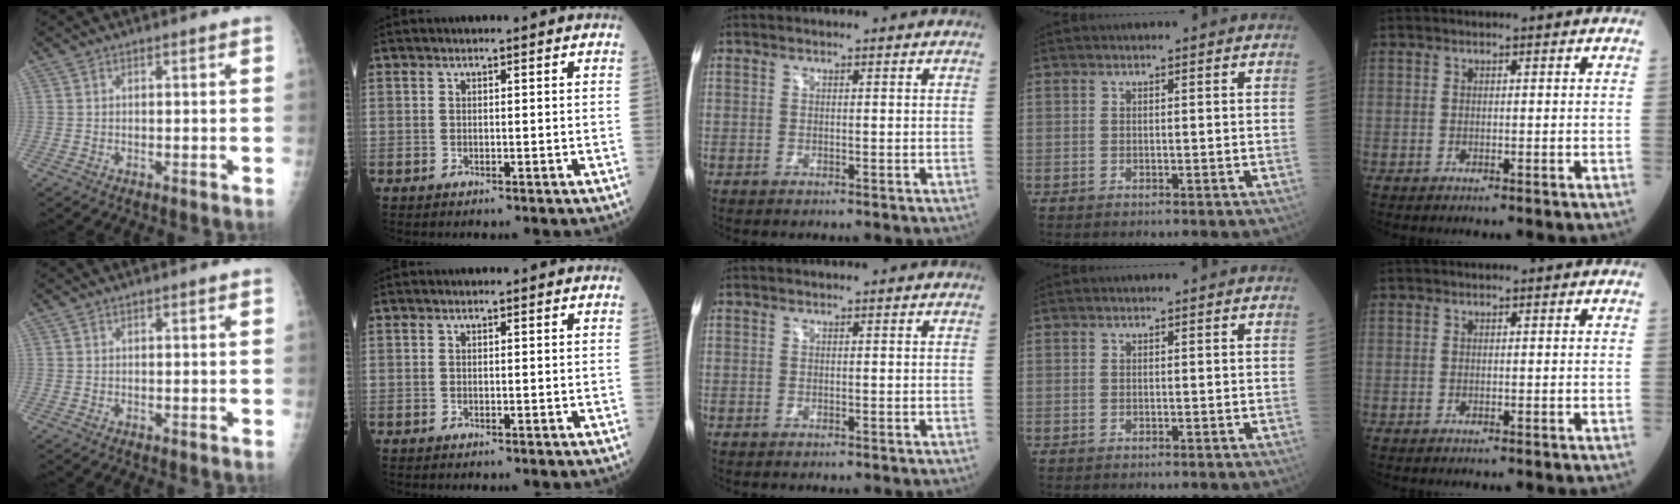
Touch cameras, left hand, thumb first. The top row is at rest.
{}